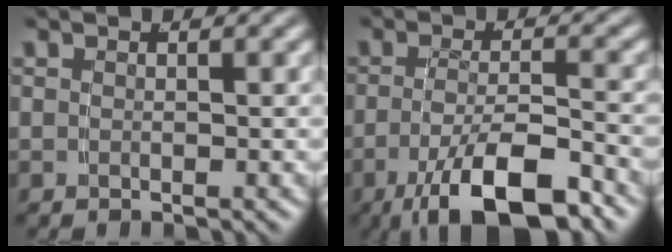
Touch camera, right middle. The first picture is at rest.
{"total": 8.8, "force": [-4.8, 3.1, 6.7], "torque": [-0.110, -0.024, -0.056]}